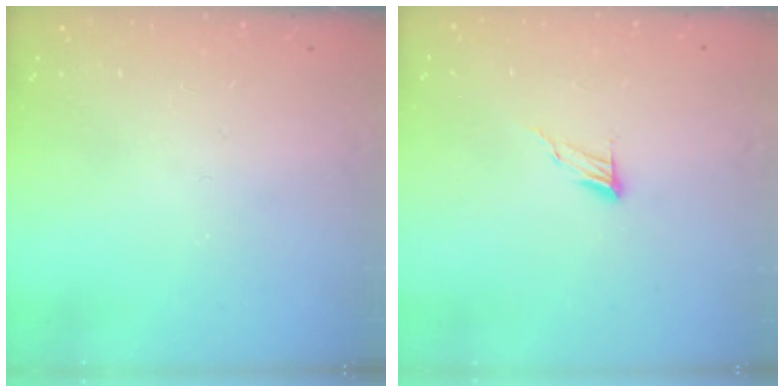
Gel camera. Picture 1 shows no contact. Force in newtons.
{"total": 6.1, "press": 6.1, "slide": 0.5}